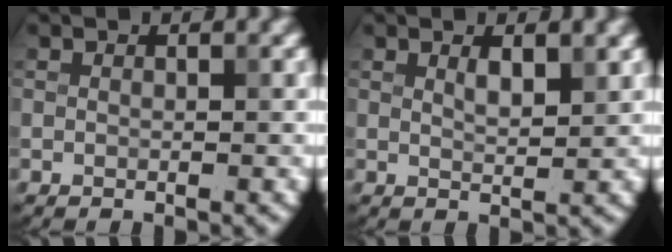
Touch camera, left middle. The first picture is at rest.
{"total": 1.7, "force": [1.0, 0.4, 1.2], "torque": [-0.020, -0.001, 0.018]}